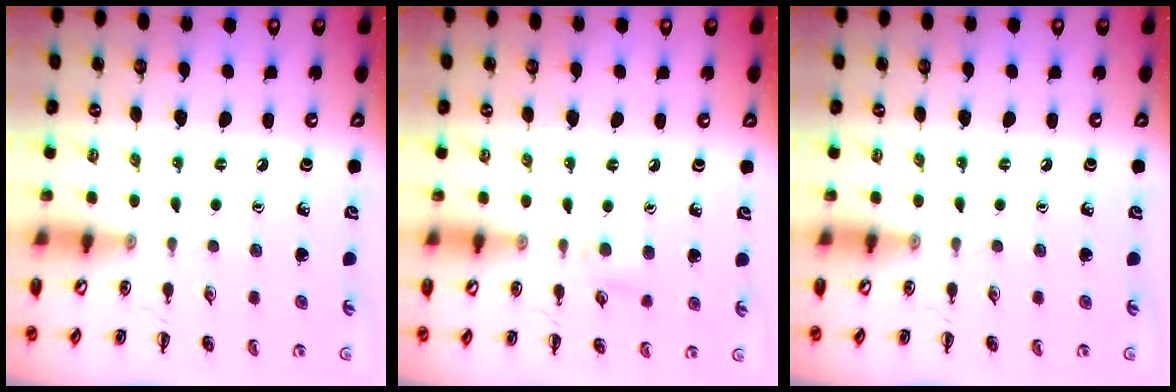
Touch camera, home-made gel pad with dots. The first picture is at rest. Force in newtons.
{"total": 6.2, "press": 5.9, "slide": 2.0}
{"total": 0.0}